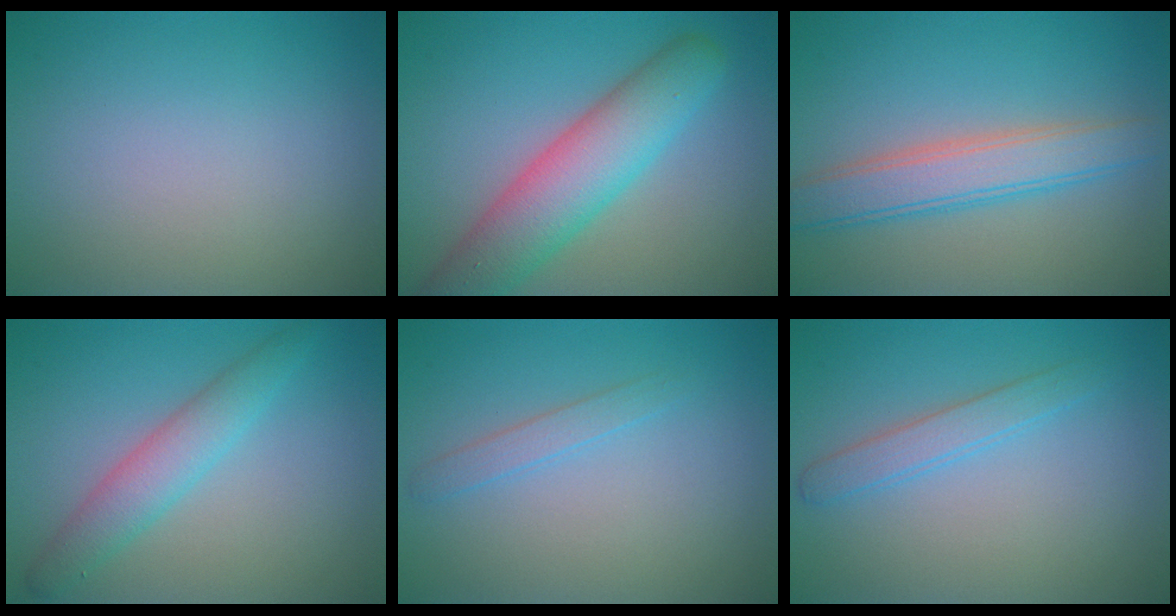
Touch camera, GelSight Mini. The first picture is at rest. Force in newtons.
{"total": 7.1, "press": 7.1, "slide": 0.5}
{"total": 3.9, "press": 3.9, "slide": 0.2}
{"total": 2.6, "press": 2.6, "slide": 0.0}
{"total": 1.3, "press": 1.3, "slide": 0.1}
{"total": 2.0, "press": 2.0, "slide": 0.0}